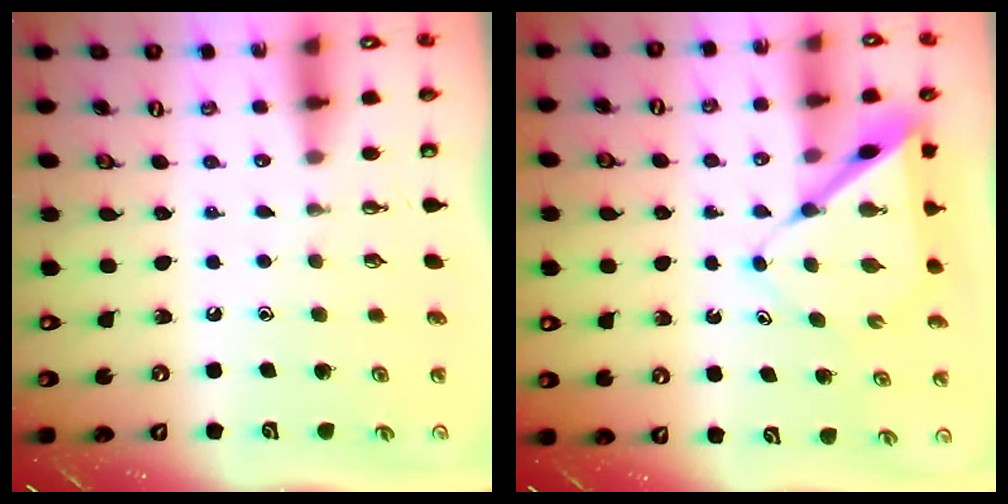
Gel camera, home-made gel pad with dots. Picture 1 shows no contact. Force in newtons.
{"total": 7.5, "press": 7.5, "slide": 0.7}